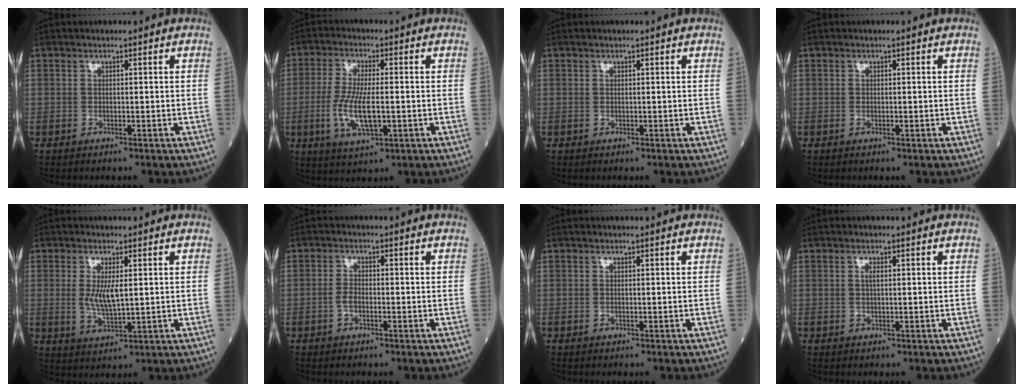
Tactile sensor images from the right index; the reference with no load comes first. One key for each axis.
{"total": 8.3, "fx": -1.5, "fy": 2.2, "fz": 7.8, "tx": -0.165, "ty": -0.008, "tz": -0.027}
{"total": 0.0}
{"total": 0.0}
{"total": 4.9, "fx": 0.7, "fy": 1.2, "fz": 4.7, "tx": -0.093, "ty": -0.008, "tz": 0.016}
{"total": 1.8, "fx": -0.7, "fy": 0.9, "fz": 1.5, "tx": -0.026, "ty": 0.005, "tz": -0.011}
{"total": 0.0}
{"total": 0.9, "fx": 0.1, "fy": 0.2, "fz": 0.9, "tx": -0.019, "ty": 0.002, "tz": 0.001}